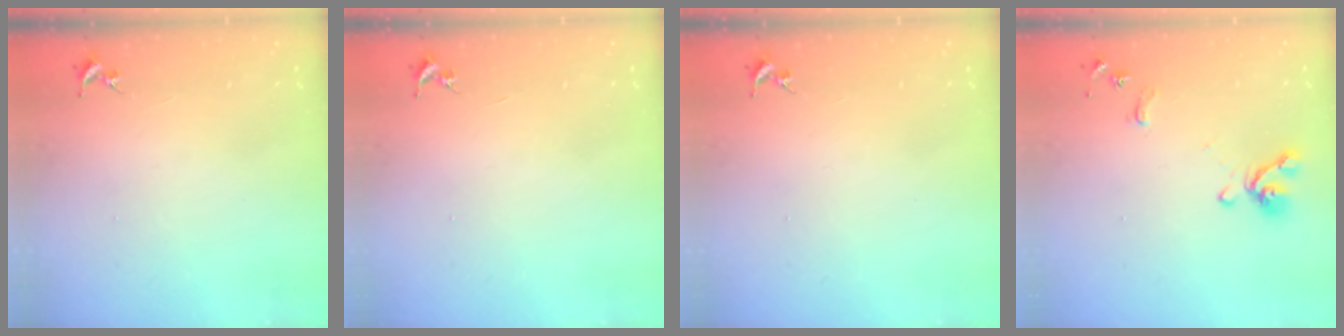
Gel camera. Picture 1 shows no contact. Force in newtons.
{"total": 0.0}
{"total": 0.0}
{"total": 11.5, "press": 11.4, "slide": 1.6}